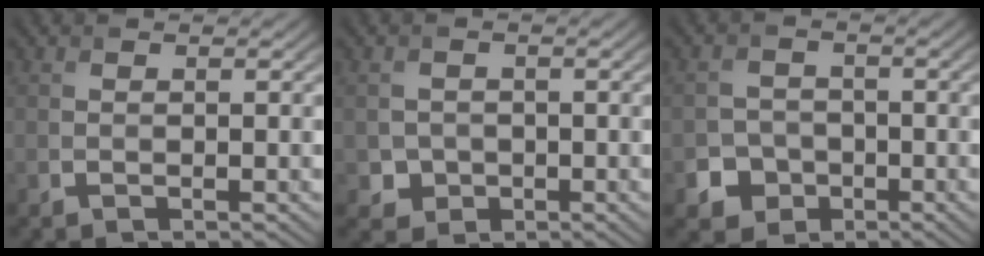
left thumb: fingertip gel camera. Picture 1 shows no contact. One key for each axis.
{"total": 2.4, "fx": -0.6, "fy": 2.2, "fz": 0.5, "tx": -0.011, "ty": -0.006, "tz": -0.012}
{"total": 4.2, "fx": -1.9, "fy": 3.6, "fz": 1.0, "tx": -0.011, "ty": -0.001, "tz": -0.047}